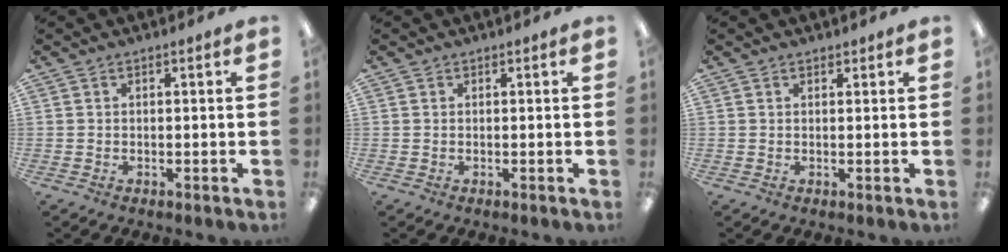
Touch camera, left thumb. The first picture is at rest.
{"total": 0.0}
{"total": 0.8, "force": [0.7, 0.4, 0.0], "torque": [0.008, -0.003, 0.012]}